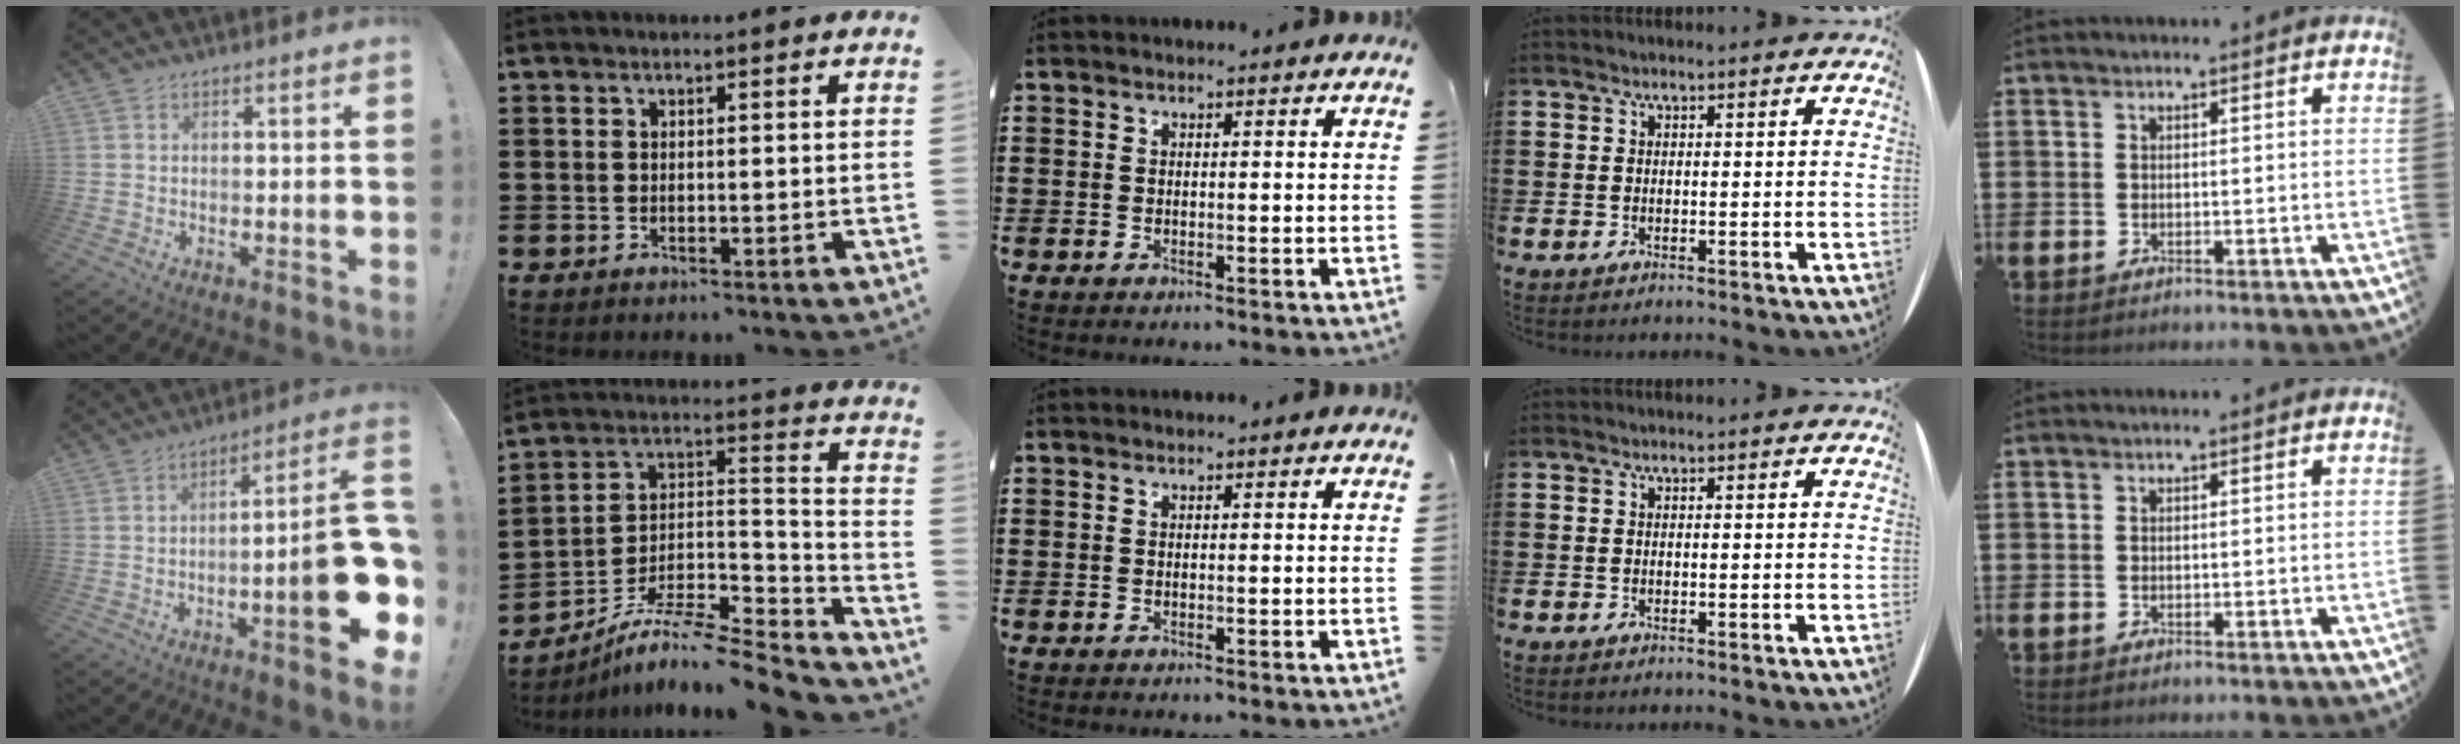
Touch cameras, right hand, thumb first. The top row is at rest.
{"thumb": {"total": 19.6, "force": [-5.1, 3.8, 18.5], "torque": [-0.256, 0.023, -0.071]}, "index": {"total": 8.2, "force": [-7.0, 2.2, 3.5], "torque": [-0.061, 0.009, -0.138]}}